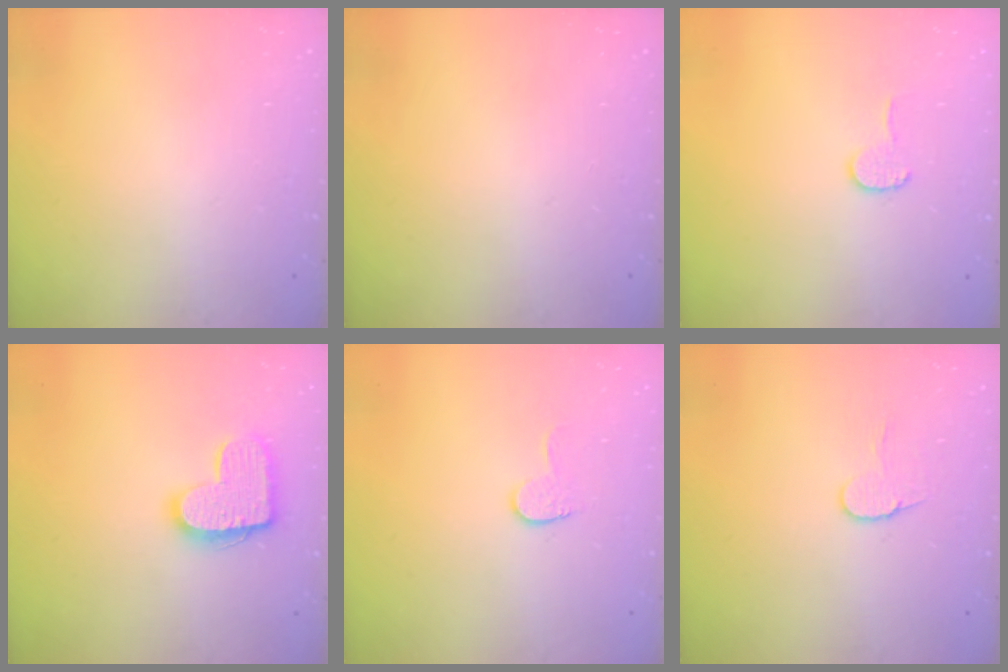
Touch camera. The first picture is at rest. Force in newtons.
{"total": 0.0}
{"total": 6.4, "press": 6.4, "slide": 0.6}
{"total": 13.7, "press": 13.7, "slide": 0.6}
{"total": 5.6, "press": 5.6, "slide": 0.5}
{"total": 7.3, "press": 7.3, "slide": 0.4}